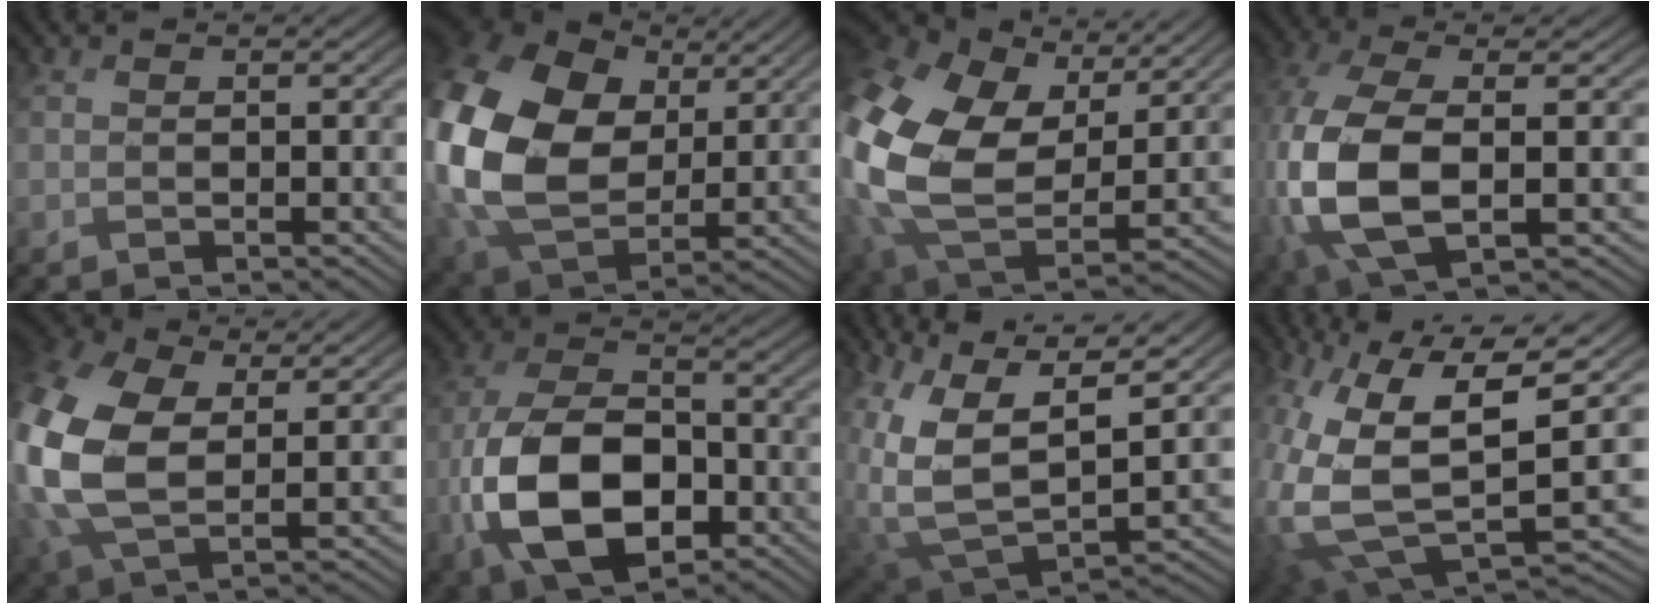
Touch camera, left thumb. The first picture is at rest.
{"total": 20.0, "force": [3.5, 14.6, 13.2], "torque": [-0.383, -0.012, 0.089]}
{"total": 19.8, "force": [3.3, 14.0, 13.6], "torque": [-0.381, -0.020, 0.078]}
{"total": 13.7, "force": [-1.1, 7.1, 11.7], "torque": [-0.315, -0.018, -0.008]}
{"total": 16.2, "force": [1.6, 10.6, 12.2], "torque": [-0.343, -0.024, 0.045]}
{"total": 14.0, "force": [-4.8, 8.1, 10.3], "torque": [-0.242, -0.022, -0.100]}
{"total": 12.4, "force": [3.6, 7.6, 9.1], "torque": [-0.224, -0.031, 0.083]}
{"total": 16.7, "force": [-2.9, 9.7, 13.4], "torque": [-0.321, -0.060, -0.025]}